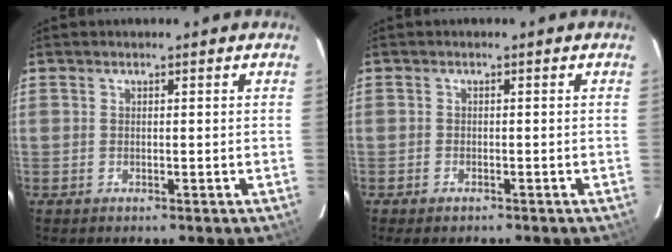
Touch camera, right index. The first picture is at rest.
{"total": 1.9, "force": [-1.5, 0.9, 0.8], "torque": [-0.021, -0.003, -0.027]}